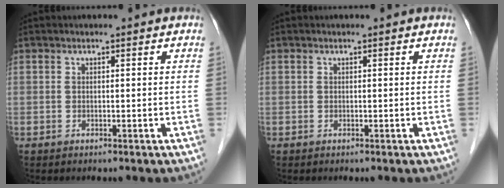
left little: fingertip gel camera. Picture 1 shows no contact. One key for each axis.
{"total": 0.0}